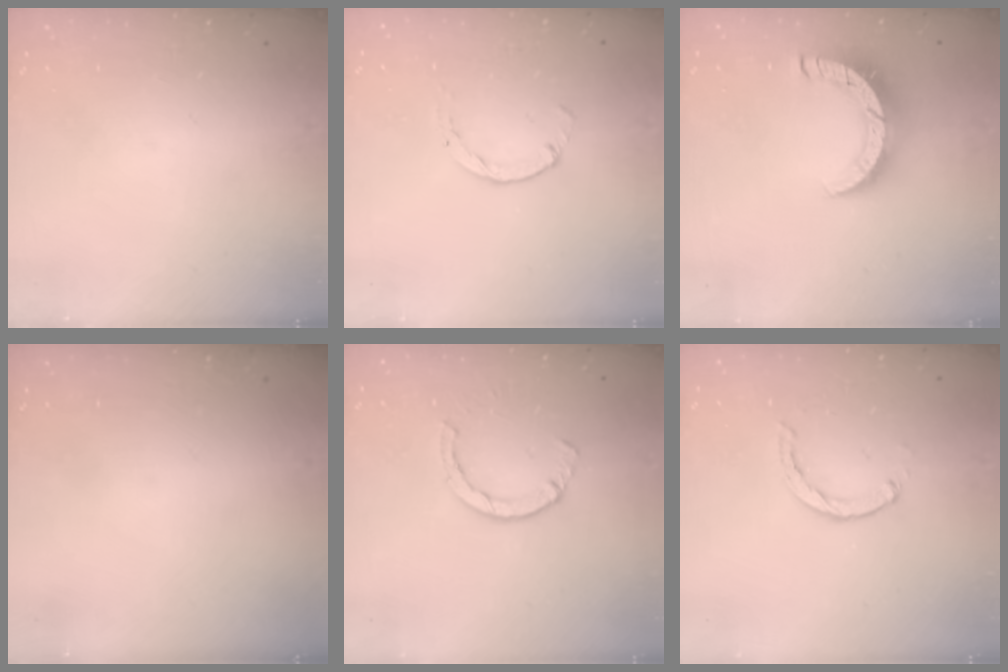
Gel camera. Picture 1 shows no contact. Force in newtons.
{"total": 0.0}
{"total": 9.9, "press": 9.9, "slide": 0.6}
{"total": 0.0}
{"total": 4.0, "press": 4.0, "slide": 0.4}
{"total": 2.7, "press": 2.7, "slide": 0.5}